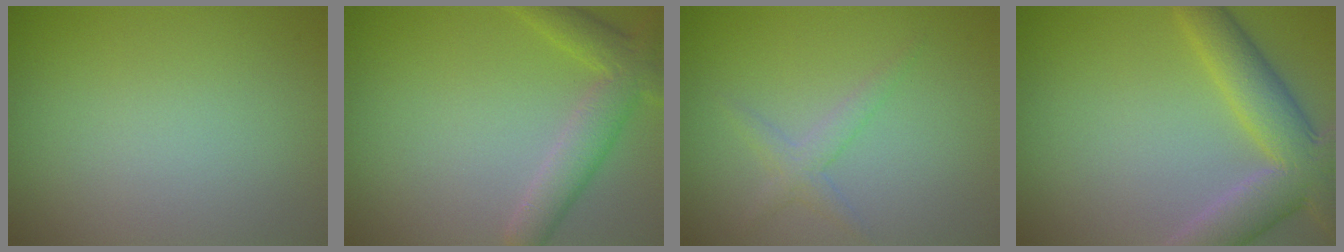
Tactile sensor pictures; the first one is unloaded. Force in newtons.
{"total": 4.1, "press": 4.1, "slide": 0.3}
{"total": 1.6, "press": 1.6, "slide": 0.1}
{"total": 7.0, "press": 7.0, "slide": 0.4}